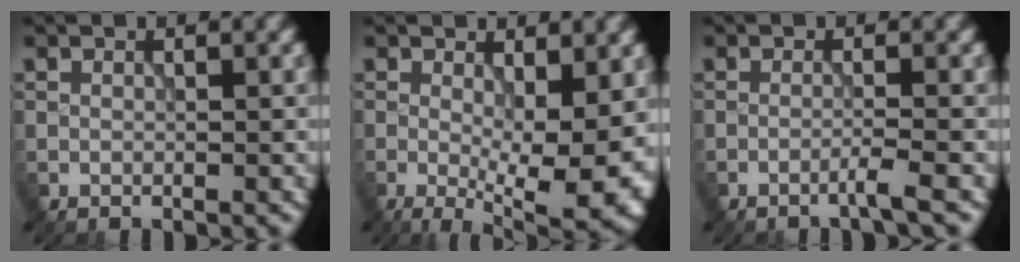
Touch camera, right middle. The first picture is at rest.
{"total": 9.3, "force": [-0.6, 3.6, 8.5], "torque": [-0.129, -0.020, -0.005]}
{"total": 1.6, "force": [-0.9, 0.0, 1.3], "torque": [-0.015, 0.004, -0.031]}